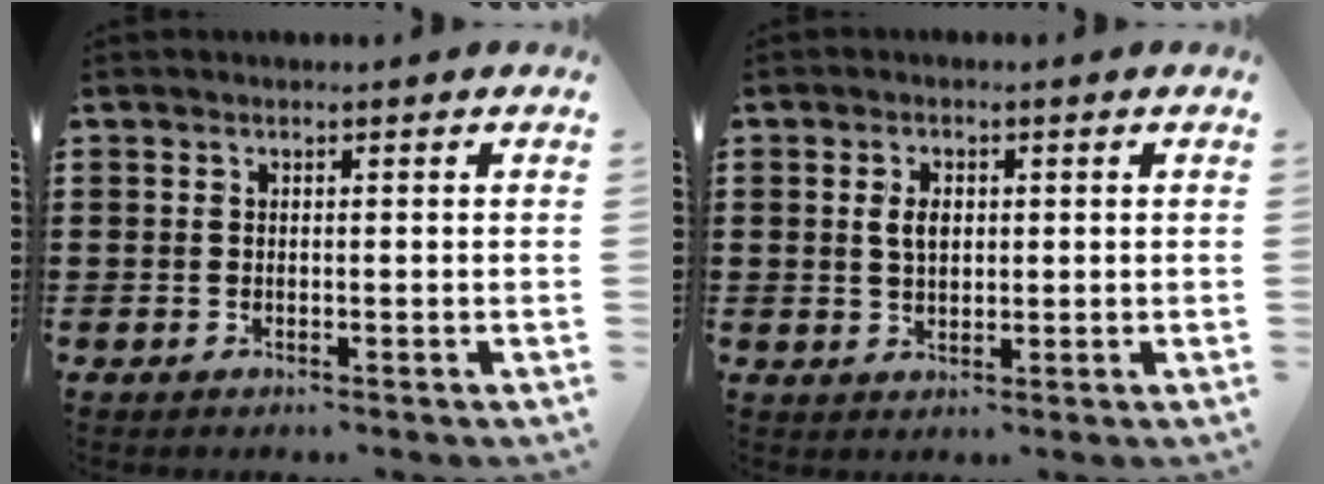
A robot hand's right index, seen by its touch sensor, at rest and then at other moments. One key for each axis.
{"total": 3.1, "fx": 0.5, "fy": 1.8, "fz": 2.4, "tx": -0.043, "ty": 0.005, "tz": 0.005}